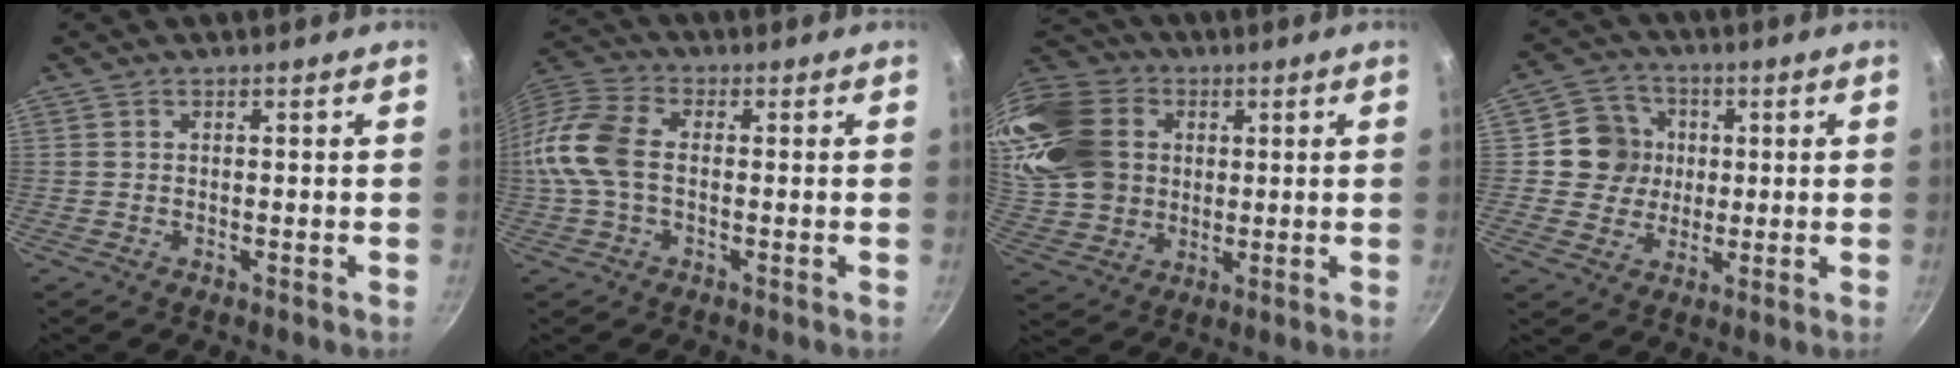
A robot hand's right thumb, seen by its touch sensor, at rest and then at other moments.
{"total": 11.7, "force": [-0.6, 7.1, 9.3], "torque": [-0.192, 0.032, -0.032]}
{"total": 22.5, "force": [5.6, 18.1, 12.2], "torque": [-0.255, 0.020, 0.114]}
{"total": 8.8, "force": [1.0, 8.3, 2.5], "torque": [-0.004, 0.008, 0.007]}